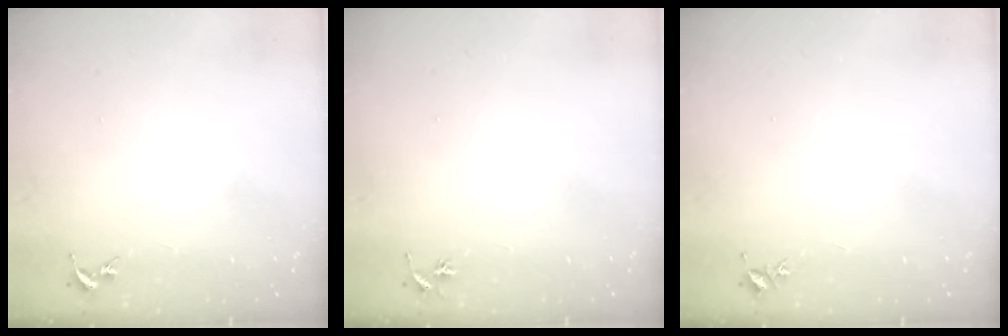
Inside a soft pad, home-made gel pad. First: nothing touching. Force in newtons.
{"total": 3.3, "press": 3.3, "slide": 0.4}
{"total": 3.0, "press": 3.0, "slide": 0.4}